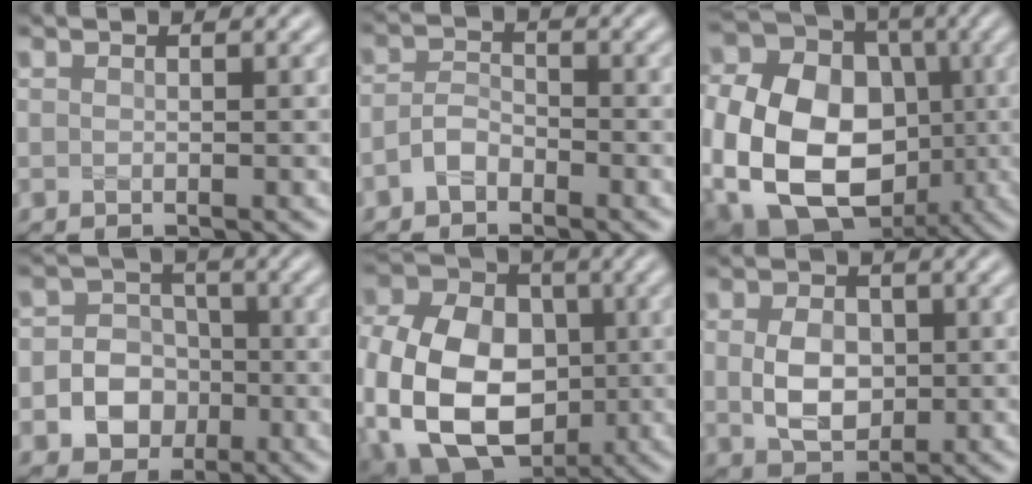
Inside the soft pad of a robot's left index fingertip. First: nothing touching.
{"total": 2.2, "force": [-1.3, 1.4, 1.1], "torque": [-0.023, 0.007, -0.032]}
{"total": 20.9, "force": [-3.0, 17.3, 11.4], "torque": [-0.247, -0.008, -0.081]}
{"total": 5.9, "force": [-1.5, 5.2, 2.3], "torque": [-0.019, 0.006, -0.047]}
{"total": 16.2, "force": [-2.7, 11.9, 10.7], "torque": [-0.216, -0.025, -0.042]}
{"total": 4.5, "force": [0.1, 3.3, 3.1], "torque": [-0.067, -0.005, 0.003]}